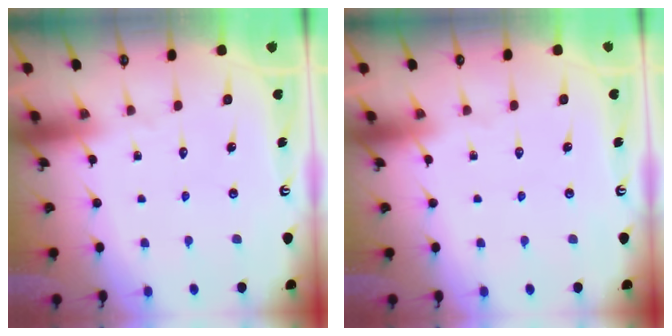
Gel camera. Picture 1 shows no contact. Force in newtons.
{"total": 0.0}